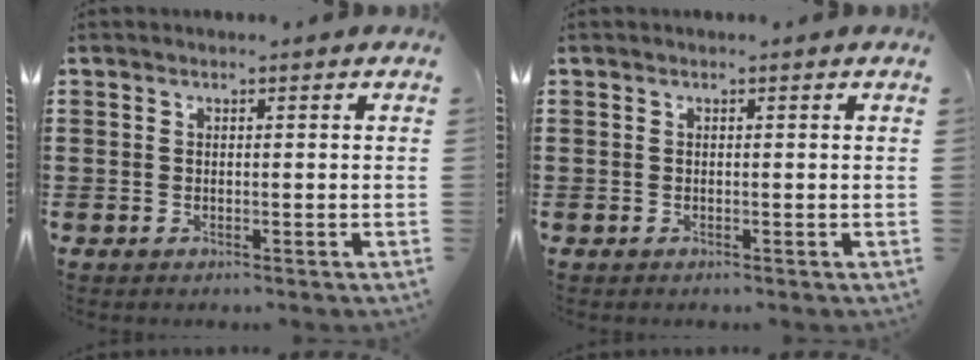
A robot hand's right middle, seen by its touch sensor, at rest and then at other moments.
{"total": 0.0}